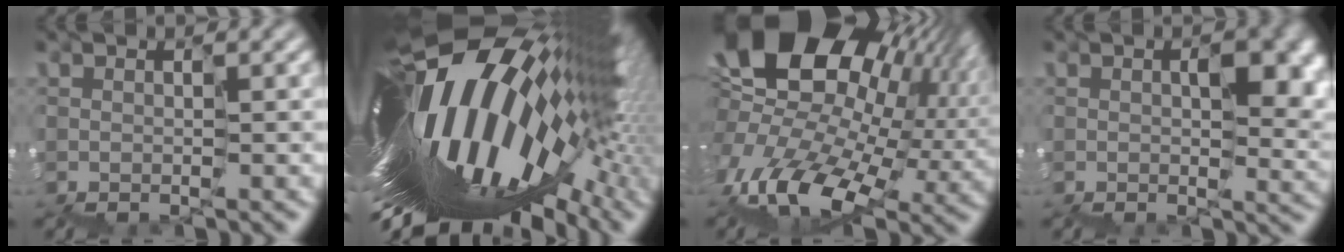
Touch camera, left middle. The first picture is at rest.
{"total": 16.0, "force": [-1.1, 7.7, 14.0], "torque": [-0.235, -0.007, -0.021]}
{"total": 16.3, "force": [2.1, 10.4, 12.3], "torque": [-0.192, -0.007, 0.049]}
{"total": 7.6, "force": [1.5, 4.4, 6.0], "torque": [-0.070, -0.011, 0.037]}